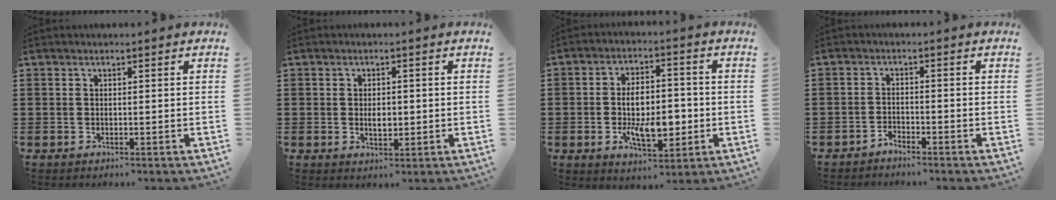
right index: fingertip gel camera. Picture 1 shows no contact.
{"total": 2.8, "force": [-0.1, 1.4, 2.4], "torque": [-0.037, 0.000, -0.004]}
{"total": 8.7, "force": [-1.5, 4.5, 7.3], "torque": [-0.113, 0.001, -0.031]}
{"total": 1.7, "force": [-1.7, 0.2, 0.0], "torque": [-0.007, 0.006, -0.036]}